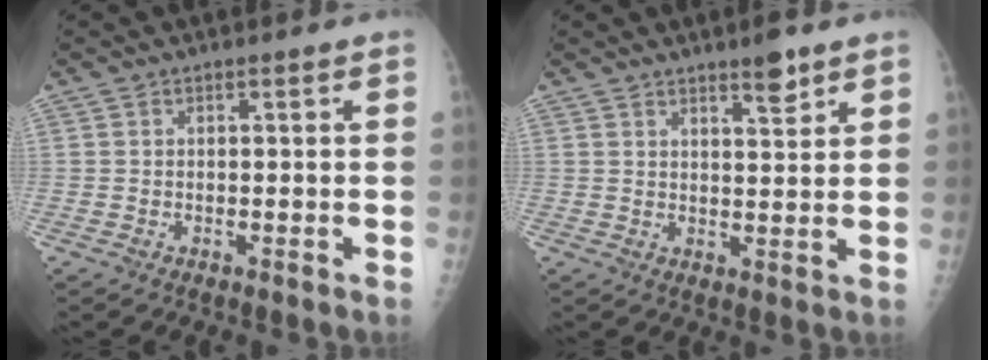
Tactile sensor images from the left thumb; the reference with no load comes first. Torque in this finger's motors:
{"motor_torque": [-0.10, 0.38, -0.49, -0.06, 0.03]}